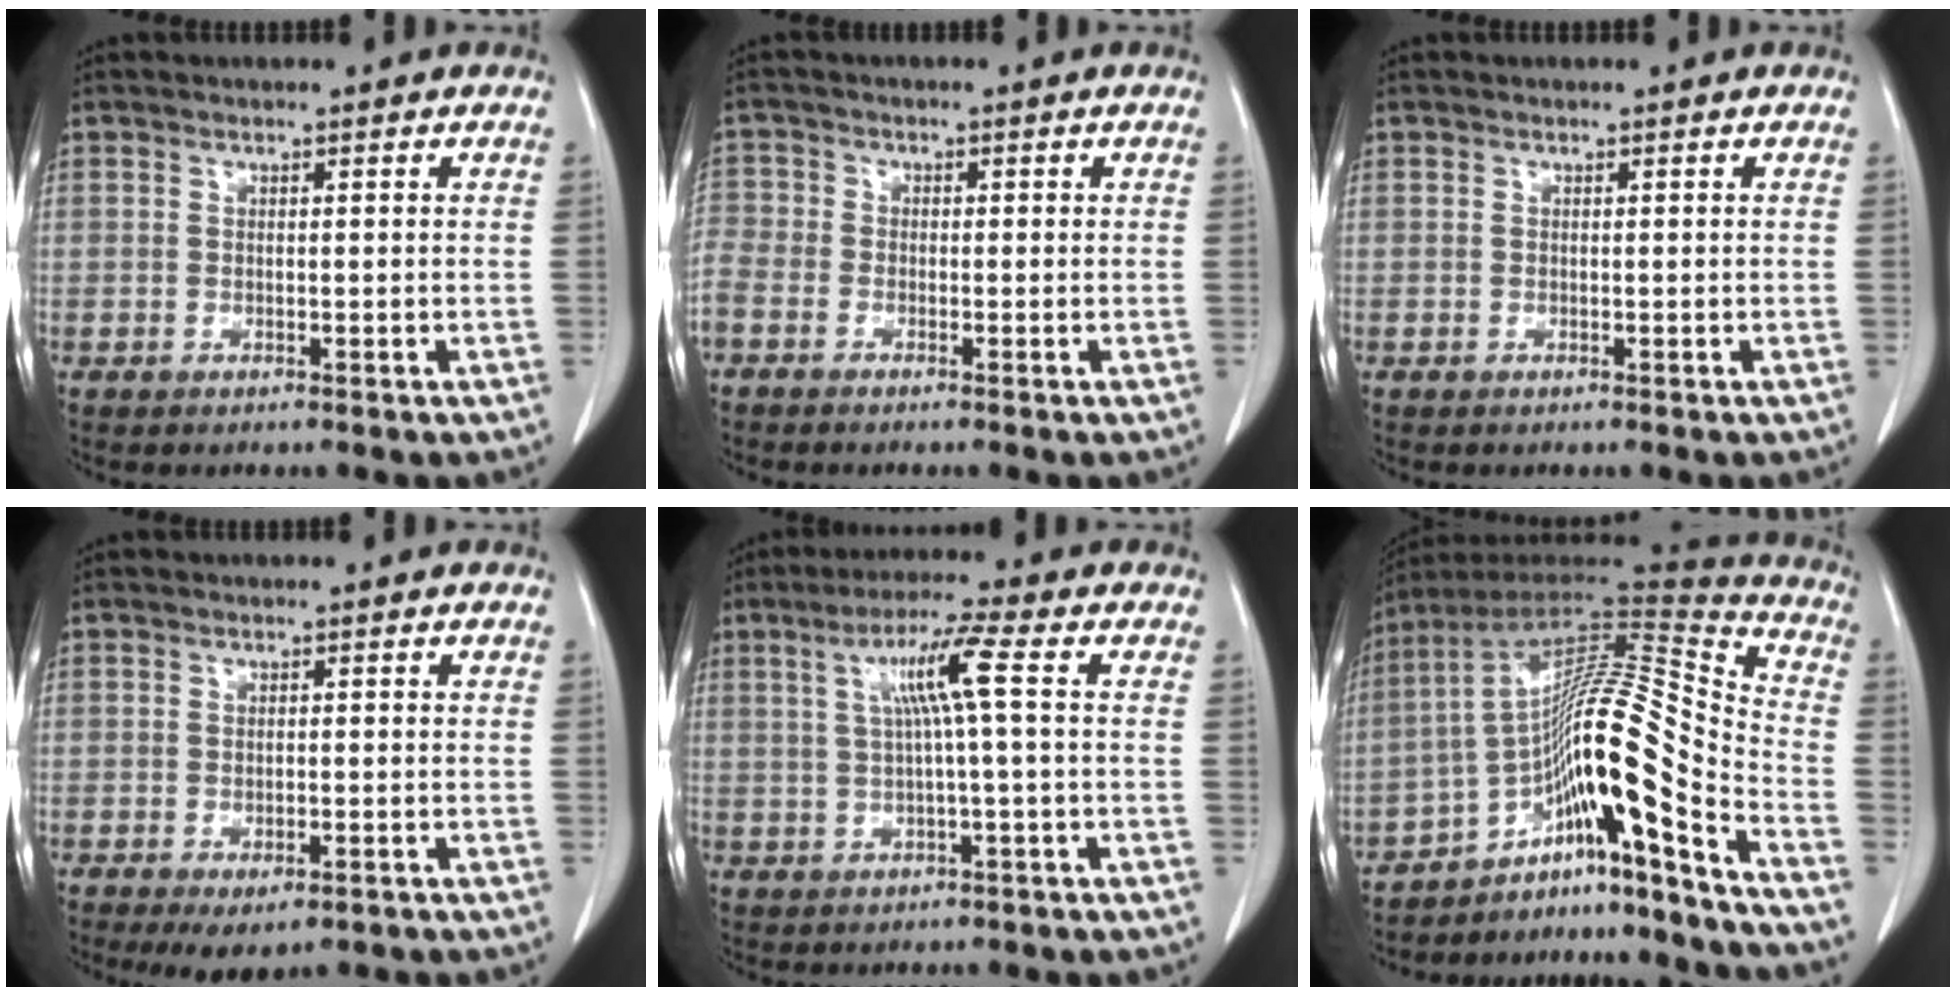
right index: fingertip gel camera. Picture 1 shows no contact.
{"total": 6.4, "force": [-3.3, 4.8, 2.5], "torque": [-0.092, 0.005, -0.067]}
{"total": 0.0}
{"total": 4.5, "force": [-2.7, 2.0, 3.0], "torque": [-0.045, -0.008, -0.032]}
{"total": 7.0, "force": [1.5, -1.3, 6.7], "torque": [-0.125, 0.014, 0.033]}
{"total": 20.4, "force": [-12.3, 0.0, 16.3], "torque": [-0.262, 0.019, -0.207]}